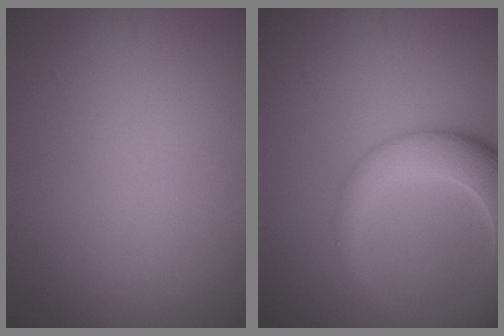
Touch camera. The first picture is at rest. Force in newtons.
{"total": 7.8, "press": 7.8, "slide": 0.8}